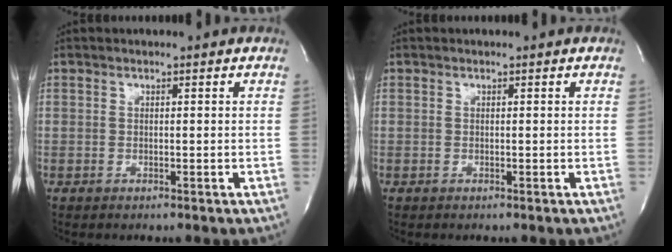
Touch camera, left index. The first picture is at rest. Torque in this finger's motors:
{"motor_torque": [0.00, 0.00, 0.00, 0.00]}